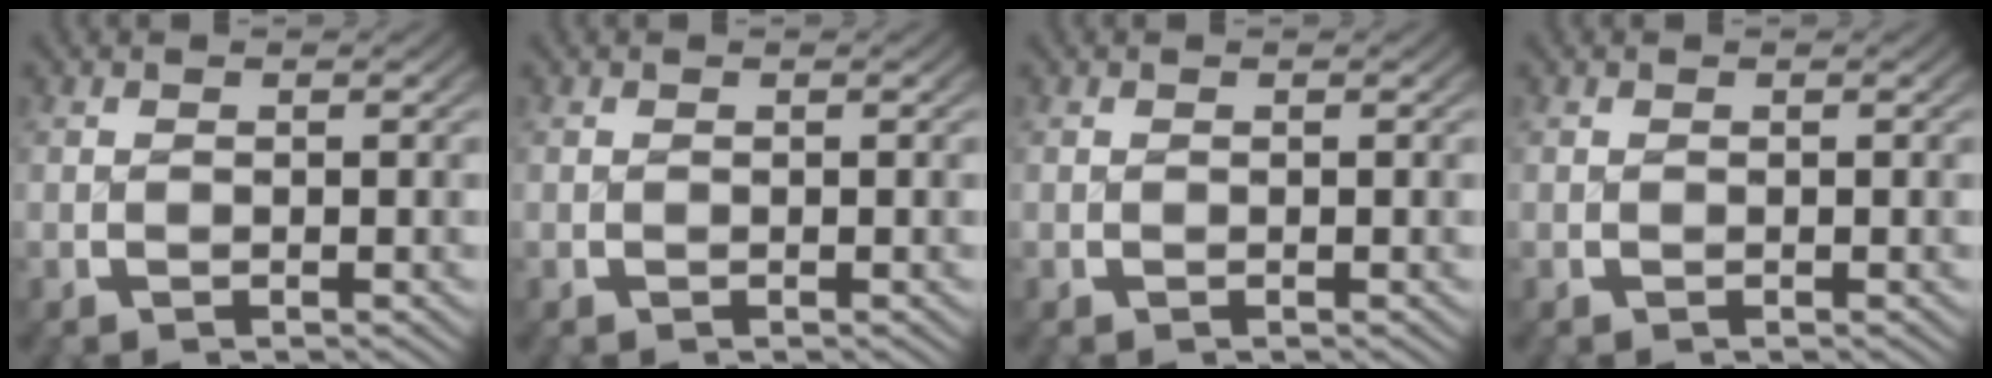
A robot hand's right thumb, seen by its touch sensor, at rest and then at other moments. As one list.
[{"total": 0.0}, {"total": 0.0}, {"total": 0.0}]